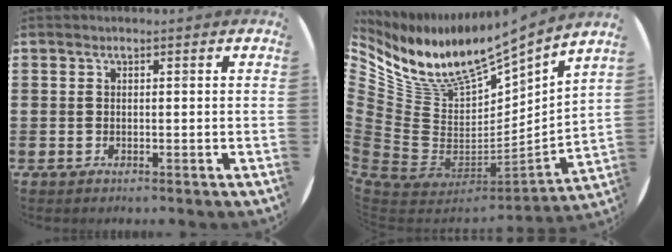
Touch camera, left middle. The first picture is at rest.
{"total": 10.7, "force": [8.4, 4.4, 4.8], "torque": [-0.143, -0.075, 0.149]}